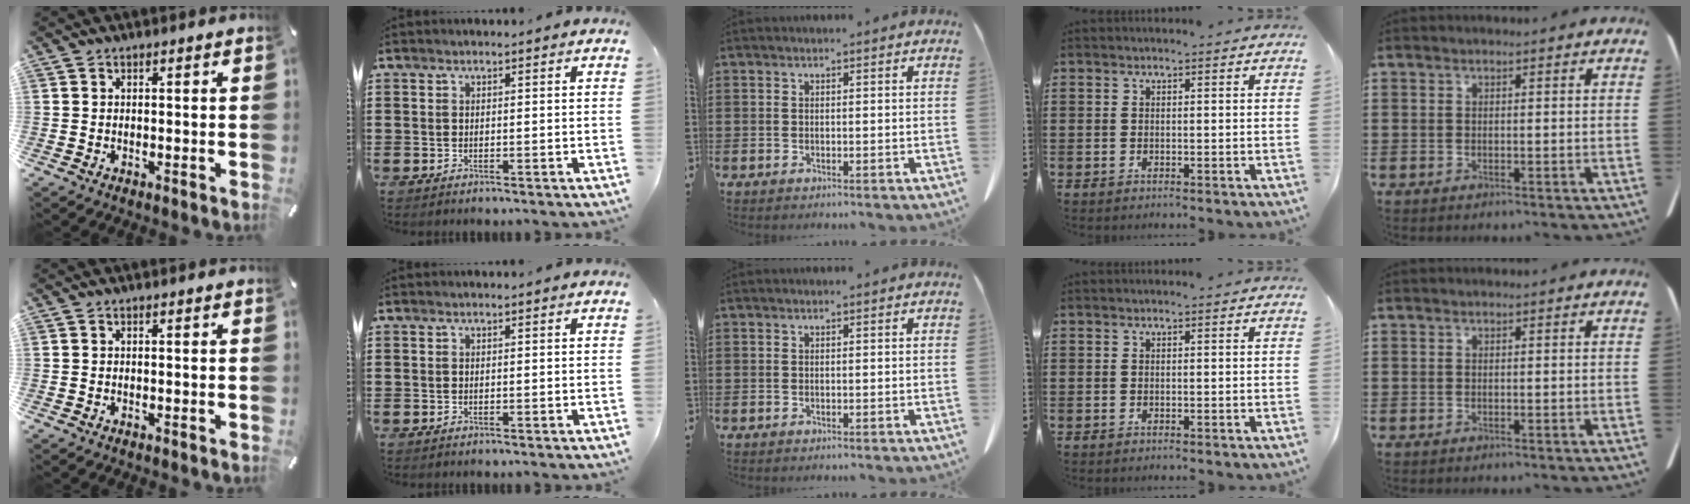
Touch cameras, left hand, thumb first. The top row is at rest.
{}